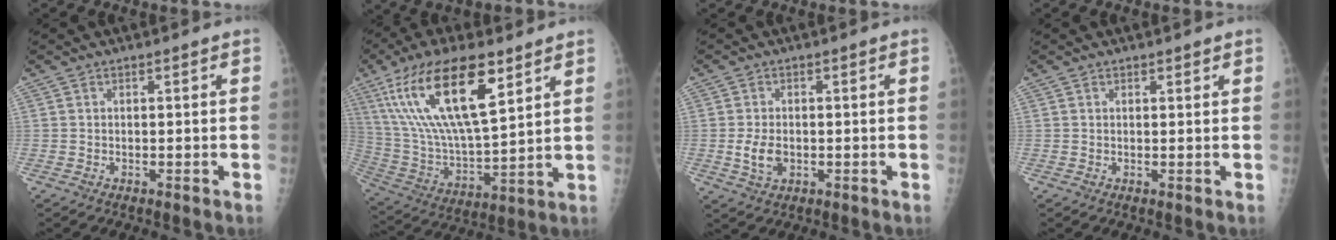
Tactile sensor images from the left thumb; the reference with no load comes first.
{"total": 22.4, "force": [11.0, 7.7, 17.9], "torque": [-0.333, -0.032, 0.210]}
{"total": 4.3, "force": [-0.6, 2.9, 3.1], "torque": [-0.056, -0.004, -0.006]}
{"total": 0.9, "force": [0.7, 0.5, 0.2], "torque": [0.006, -0.005, 0.007]}